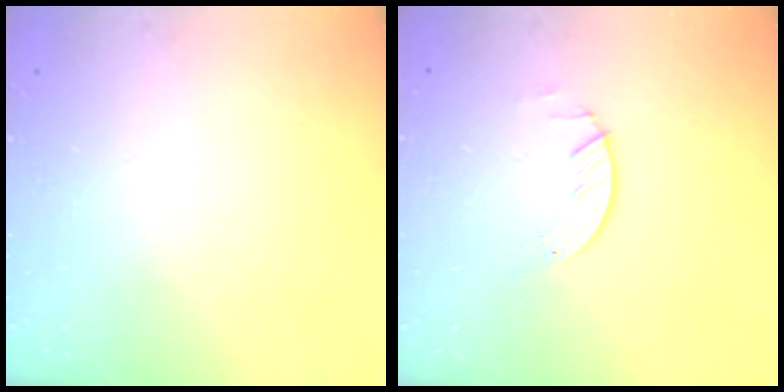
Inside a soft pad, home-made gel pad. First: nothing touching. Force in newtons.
{"total": 1.2, "press": 1.1, "slide": 0.2}